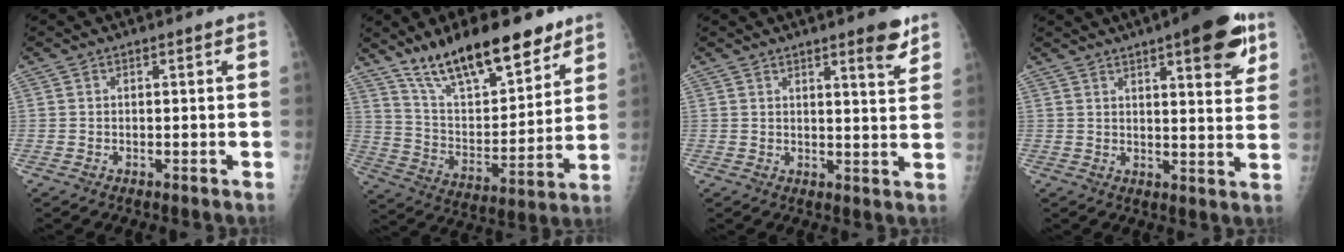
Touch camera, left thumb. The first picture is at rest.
{"total": 20.7, "force": [14.8, 7.2, 12.4], "torque": [-0.162, -0.074, 0.256]}
{"total": 6.0, "force": [4.0, 1.0, 4.3], "torque": [-0.051, -0.026, 0.052]}
{"total": 13.6, "force": [7.5, 3.7, 10.7], "torque": [-0.114, -0.028, 0.095]}